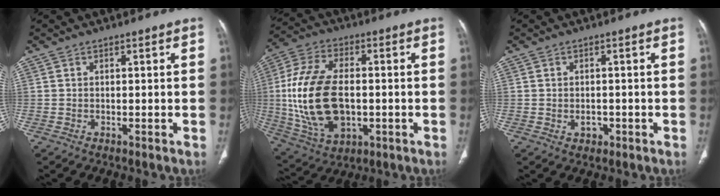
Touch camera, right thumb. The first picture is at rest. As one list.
[{"total": 20.3, "force": [-0.8, 11.9, 16.4], "torque": [-0.329, 0.002, -0.002]}, {"total": 2.2, "force": [-0.6, 1.7, 1.2], "torque": [-0.015, 0.005, -0.003]}]